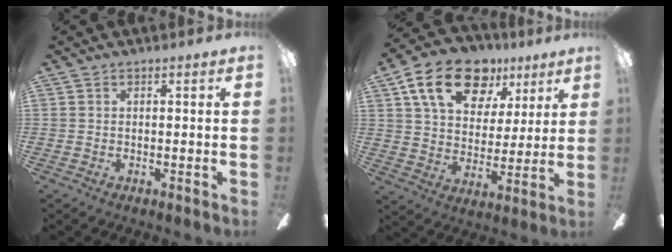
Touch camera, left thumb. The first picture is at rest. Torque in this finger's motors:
{"motor_torque": [0.62, 0.65, 1.47, -1.30, 0.18]}